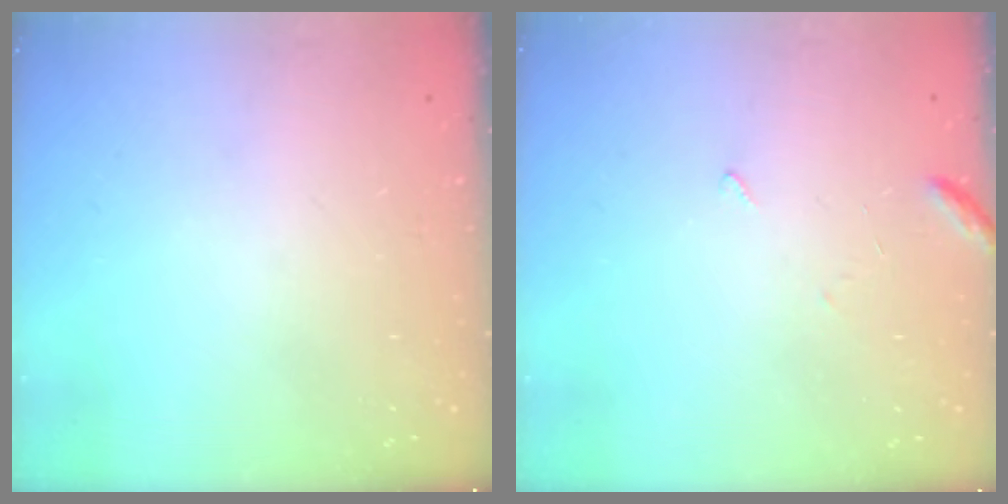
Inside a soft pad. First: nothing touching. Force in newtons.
{"total": 4.0, "press": 4.0, "slide": 0.4}